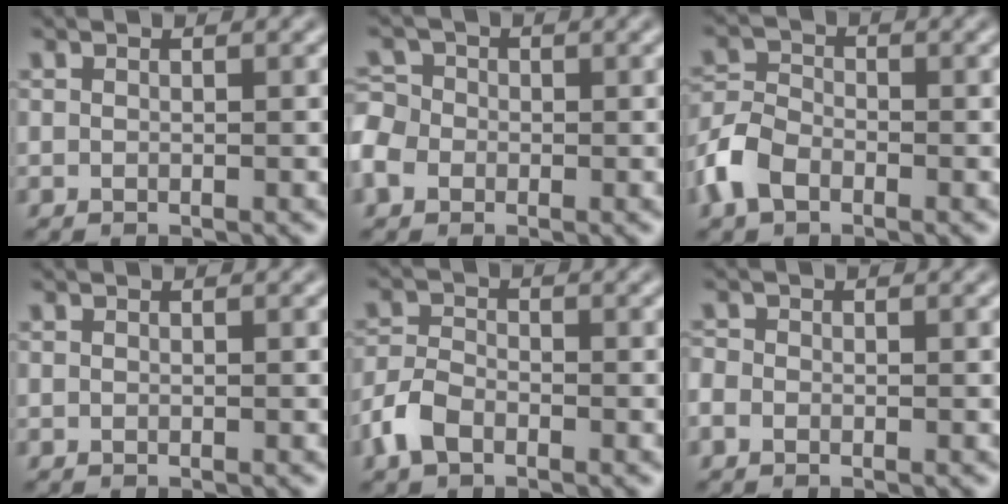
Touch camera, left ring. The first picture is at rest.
{"total": 4.4, "force": [-2.0, 3.5, 1.8], "torque": [-0.038, 0.001, -0.046]}
{"total": 4.2, "force": [-2.3, 2.7, 2.2], "torque": [-0.053, 0.004, -0.056]}
{"total": 0.0}
{"total": 3.0, "force": [-1.8, 1.7, 1.7], "torque": [-0.037, 0.004, -0.046]}
{"total": 1.0, "force": [-0.5, 0.8, 0.3], "torque": [-0.004, 0.000, -0.010]}